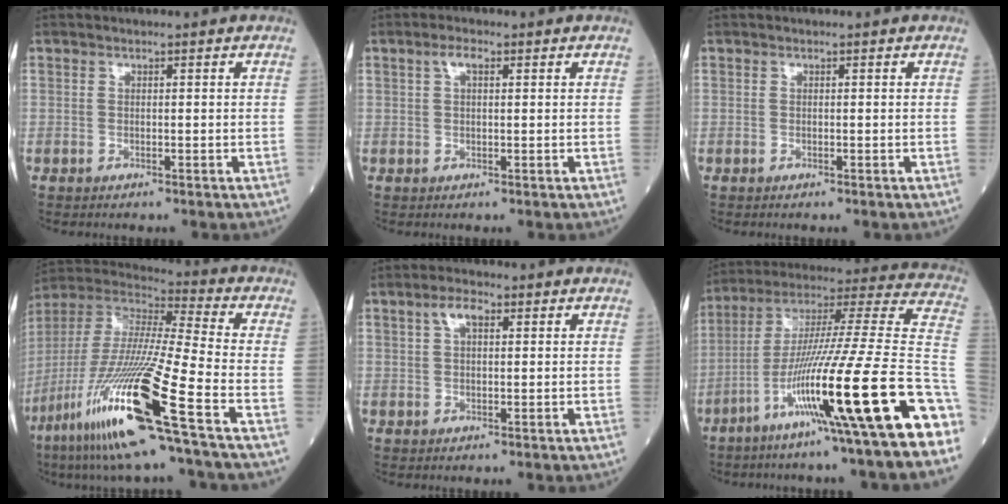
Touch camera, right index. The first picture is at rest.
{"total": 2.1, "force": [0.9, 0.8, 1.8], "torque": [-0.038, 0.010, 0.017]}
{"total": 0.0}
{"total": 24.4, "force": [-11.9, -0.2, 21.3], "torque": [-0.446, -0.065, -0.233]}
{"total": 3.2, "force": [1.4, 1.4, 2.6], "torque": [-0.054, 0.012, 0.026]}
{"total": 28.1, "force": [-12.8, -0.5, 25.0], "torque": [-0.336, -0.034, -0.227]}